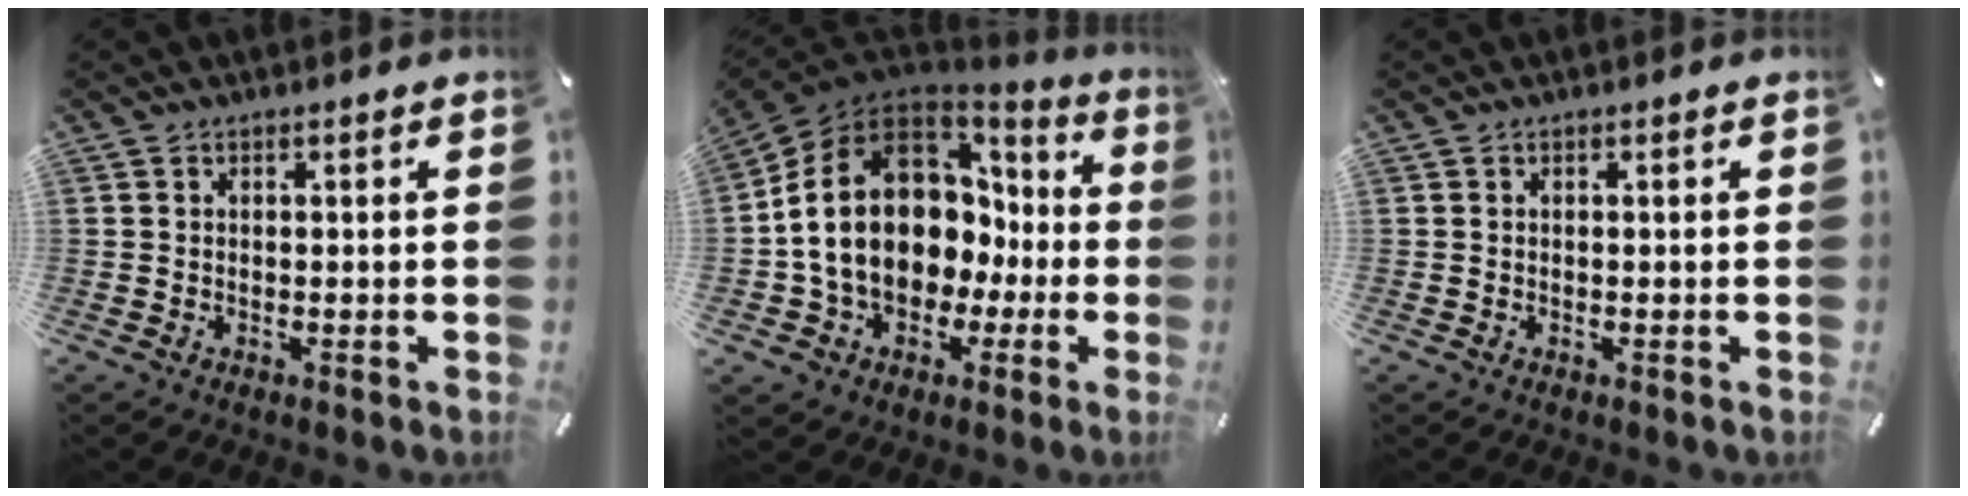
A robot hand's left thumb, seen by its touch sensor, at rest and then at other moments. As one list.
[{"total": 17.9, "force": [0.6, 13.9, 11.3], "torque": [-0.237, -0.003, 0.011]}, {"total": 0.0}]